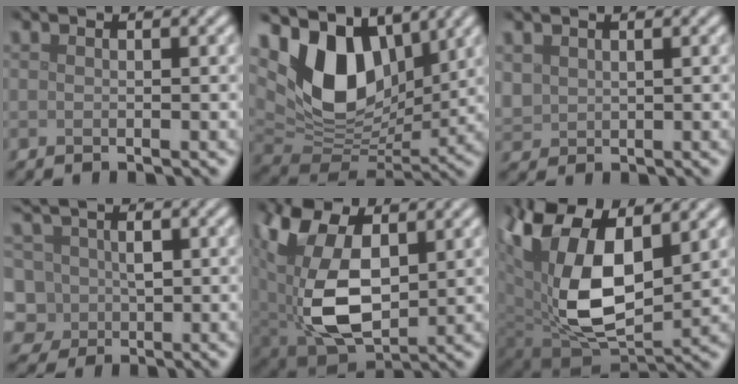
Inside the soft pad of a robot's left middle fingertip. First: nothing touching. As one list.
[{"total": 10.0, "force": [3.8, 6.4, 6.6], "torque": [-0.137, -0.011, 0.067]}, {"total": 1.6, "force": [1.0, 1.2, 0.5], "torque": [-0.017, 0.000, 0.024]}, {"total": 6.1, "force": [-0.3, 5.2, 3.1], "torque": [-0.058, 0.032, -0.023]}, {"total": 12.0, "force": [1.4, 7.6, 9.2], "torque": [-0.219, -0.013, 0.036]}, {"total": 13.7, "force": [3.6, 7.9, 10.6], "torque": [-0.216, -0.017, 0.077]}]